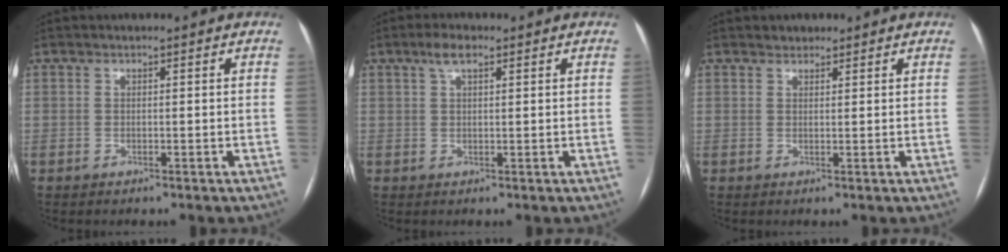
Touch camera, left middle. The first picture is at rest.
{"total": 2.9, "force": [1.7, 0.9, 2.1], "torque": [-0.045, 0.011, 0.033]}
{"total": 1.4, "force": [1.1, 0.8, 0.1], "torque": [-0.001, 0.004, 0.015]}